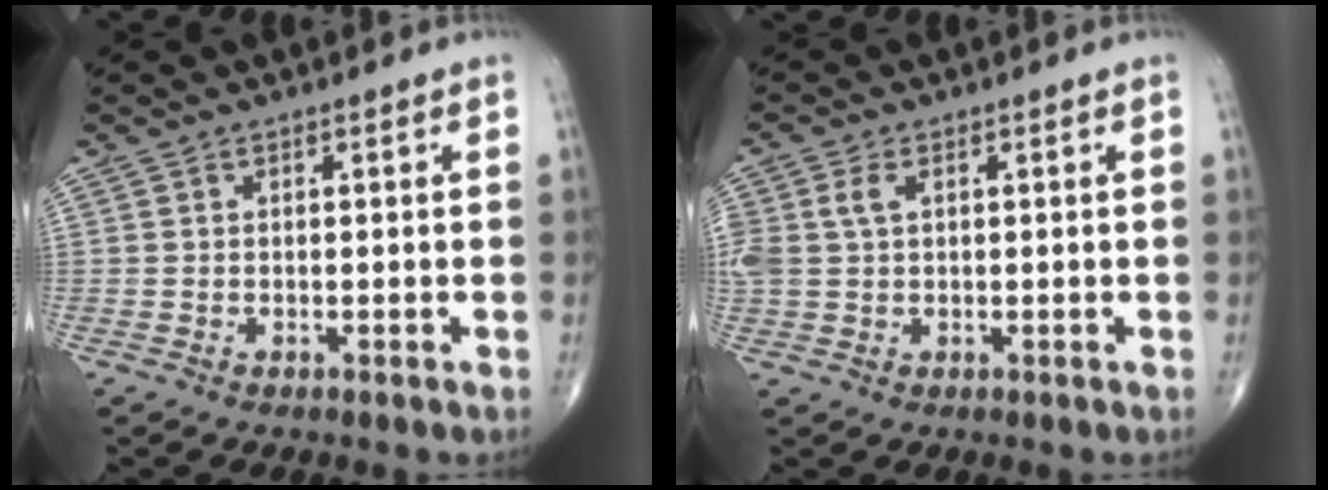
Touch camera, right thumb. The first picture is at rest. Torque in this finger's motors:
{"motor_torque": [0.04, -0.06, 0.51, 0.38, 0.03]}